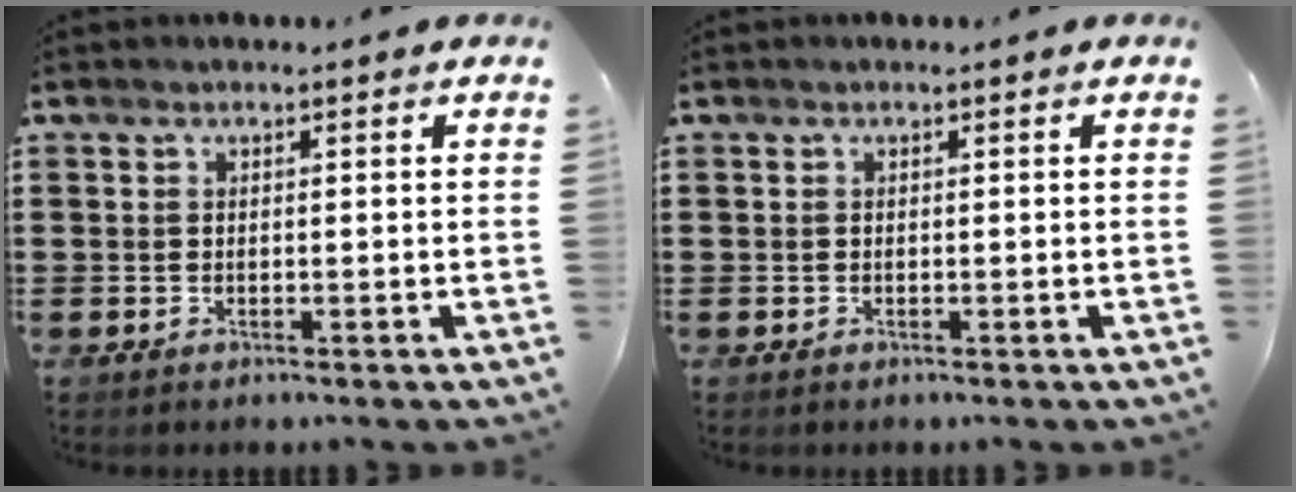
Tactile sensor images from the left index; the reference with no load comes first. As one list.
[{"total": 0.0}]